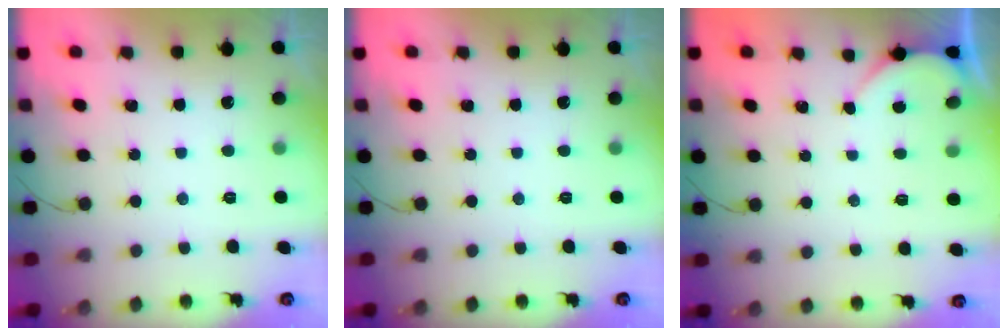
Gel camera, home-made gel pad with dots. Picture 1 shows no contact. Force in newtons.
{"total": 0.0}
{"total": 2.1, "press": 2.1, "slide": 0.2}